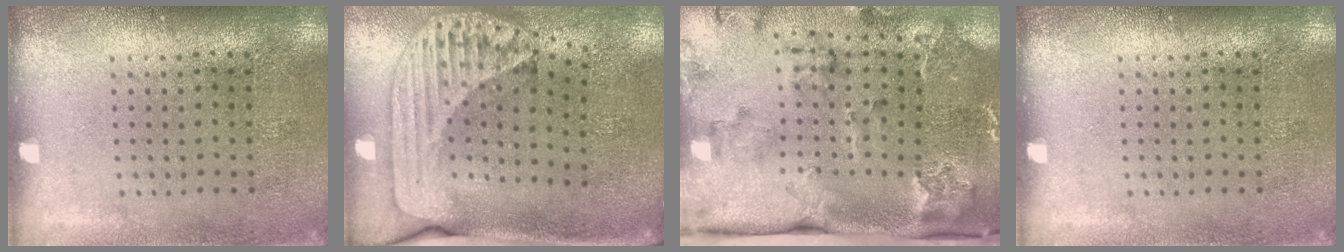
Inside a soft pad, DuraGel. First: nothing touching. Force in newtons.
{"total": 2.7, "press": 1.8, "slide": 1.9}
{"total": 2.8, "press": 2.4, "slide": 1.5}
{"total": 0.0}